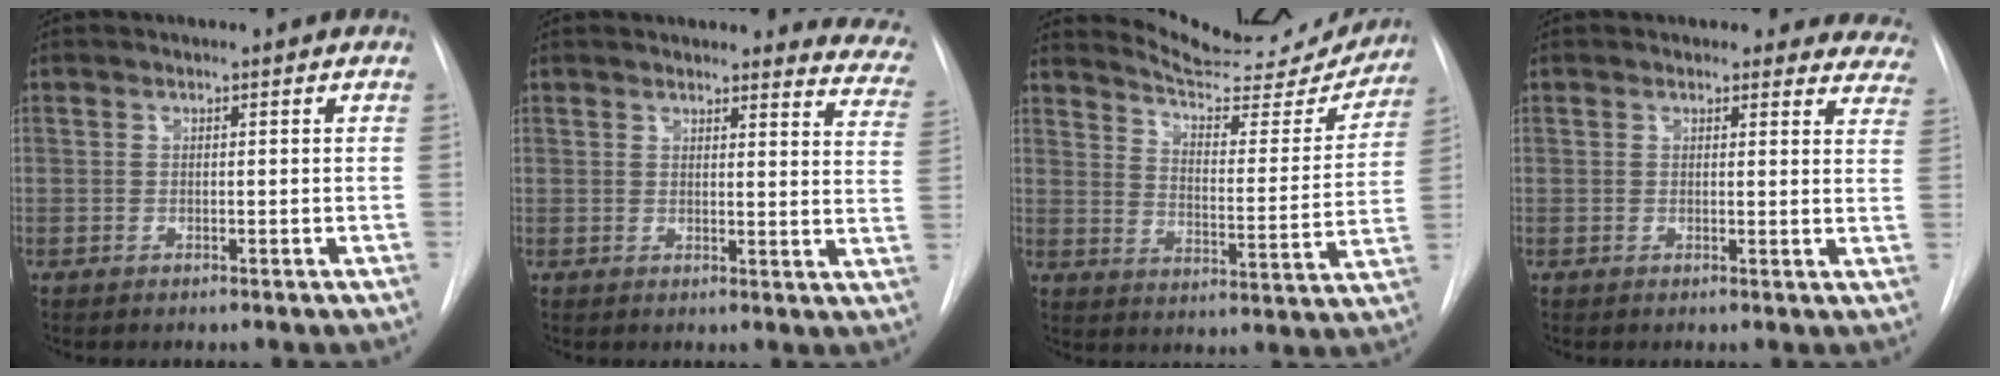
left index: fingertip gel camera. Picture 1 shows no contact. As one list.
[{"total": 15.1, "force": [14.5, 2.7, 3.1], "torque": [0.004, -0.075, 0.124]}, {"total": 18.4, "force": [17.7, 2.7, 4.0], "torque": [-0.051, -0.058, 0.228]}, {"total": 14.3, "force": [13.3, 4.7, 2.0], "torque": [0.019, -0.043, 0.116]}]